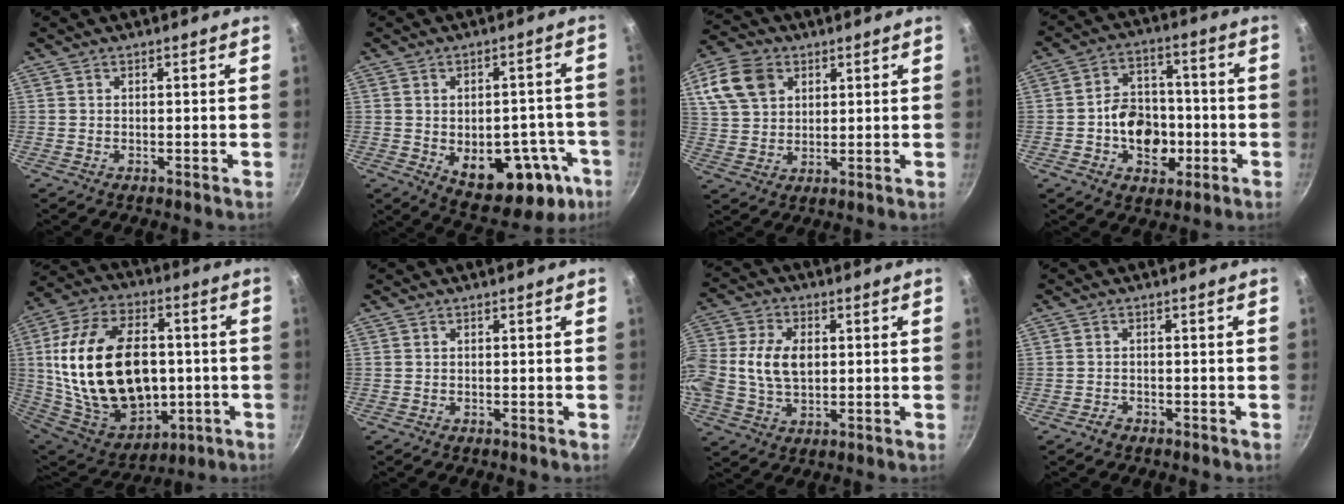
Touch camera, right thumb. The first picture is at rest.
{"total": 18.3, "force": [-6.2, 10.8, 13.4], "torque": [-0.123, 0.019, -0.065]}
{"total": 11.3, "force": [4.7, 8.2, 6.2], "torque": [-0.104, 0.000, 0.086]}
{"total": 12.5, "force": [-3.8, 9.7, 6.9], "torque": [-0.067, 0.042, -0.067]}
{"total": 30.6, "force": [0.3, 20.0, 23.2], "torque": [-0.403, 0.017, 0.027]}
{"total": 0.0}
{"total": 13.6, "force": [0.8, 9.5, 9.7], "torque": [-0.202, 0.028, 0.008]}
{"total": 1.5, "force": [-1.1, 0.9, 0.5], "torque": [-0.010, 0.014, -0.018]}